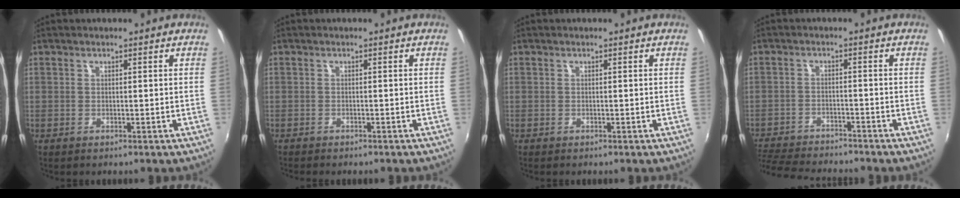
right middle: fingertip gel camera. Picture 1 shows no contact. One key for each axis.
{"total": 2.2, "fx": -2.0, "fy": 0.5, "fz": 0.7, "tx": -0.022, "ty": -0.013, "tz": -0.032}
{"total": 0.0}
{"total": 12.5, "fx": -11.3, "fy": 2.4, "fz": 4.6, "tx": -0.117, "ty": -0.017, "tz": -0.184}